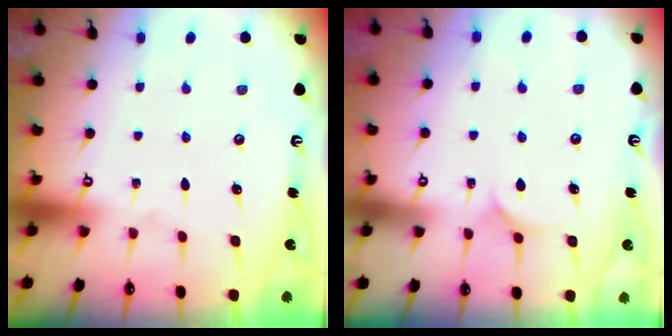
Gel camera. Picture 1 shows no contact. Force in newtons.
{"total": 5.1, "press": 5.1, "slide": 0.5}